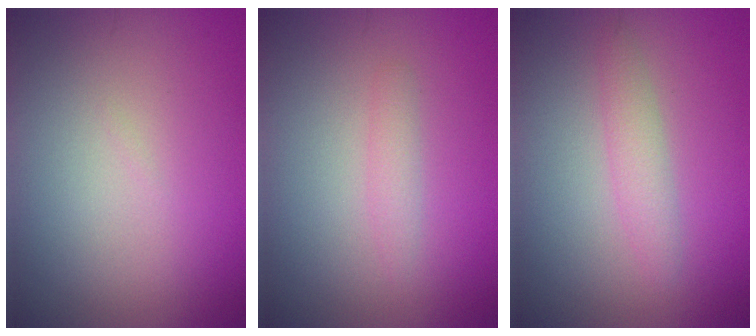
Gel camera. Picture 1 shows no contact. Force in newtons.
{"total": 1.1, "press": 1.1, "slide": 0.1}
{"total": 1.9, "press": 1.9, "slide": 0.0}